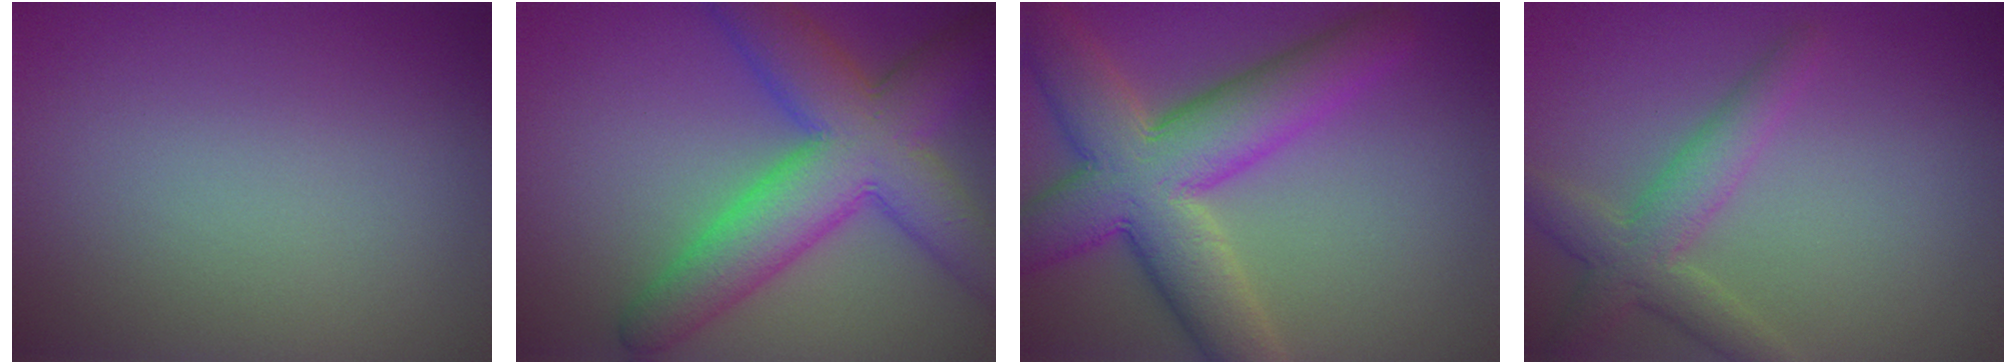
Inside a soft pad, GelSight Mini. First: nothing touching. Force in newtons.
{"total": 9.6, "press": 9.6, "slide": 0.4}
{"total": 10.1, "press": 10.1, "slide": 0.5}
{"total": 3.8, "press": 3.8, "slide": 0.3}